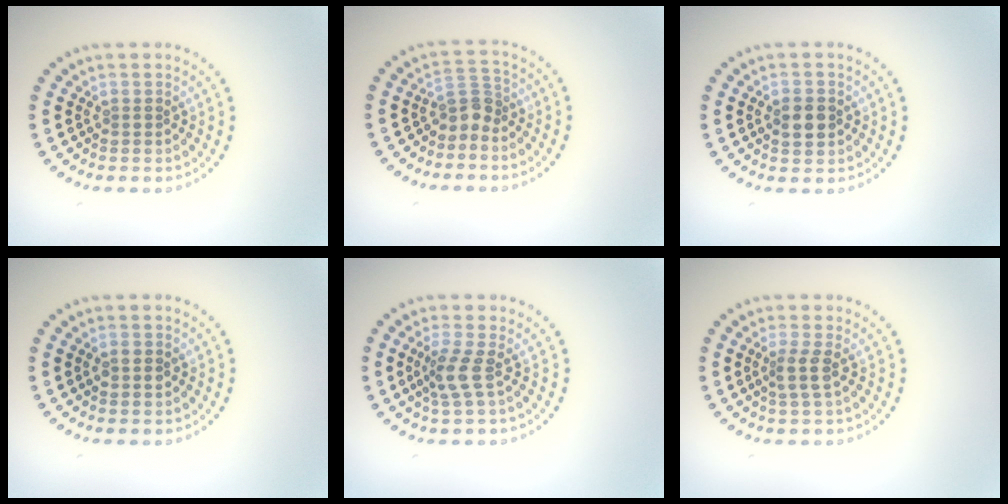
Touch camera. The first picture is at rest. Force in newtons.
{"total": 2.2, "press": 1.7, "slide": 1.5}
{"total": 2.9, "press": 2.9, "slide": 0.1}
{"total": 1.7, "press": 1.6, "slide": 0.2}
{"total": 2.4, "press": 1.8, "slide": 1.6}
{"total": 1.8, "press": 1.5, "slide": 1.0}